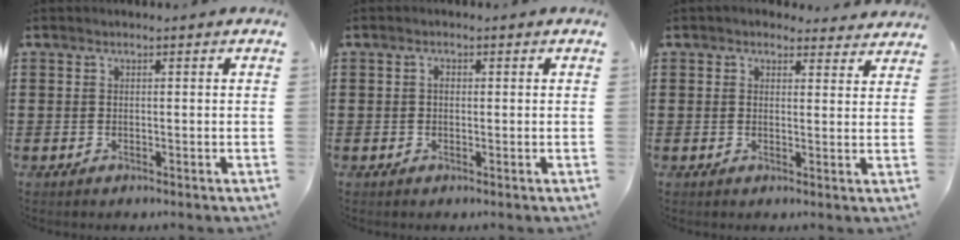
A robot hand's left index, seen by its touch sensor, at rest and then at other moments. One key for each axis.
{"total": 1.2, "fx": 0.1, "fy": 0.8, "fz": 0.9, "tx": -0.020, "ty": 0.005, "tz": 0.002}
{"total": 2.4, "fx": 2.2, "fy": 0.8, "fz": 0.4, "tx": -0.007, "ty": -0.004, "tz": 0.039}